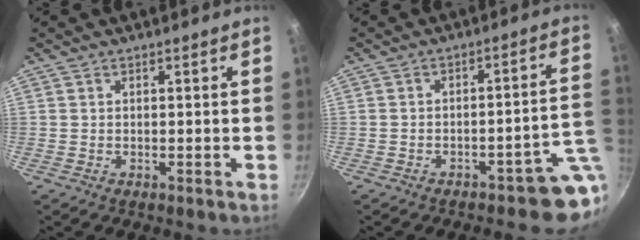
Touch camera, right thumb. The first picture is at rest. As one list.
[{"total": 6.4, "force": [-3.4, 2.3, 4.9], "torque": [-0.022, 0.043, -0.046]}]